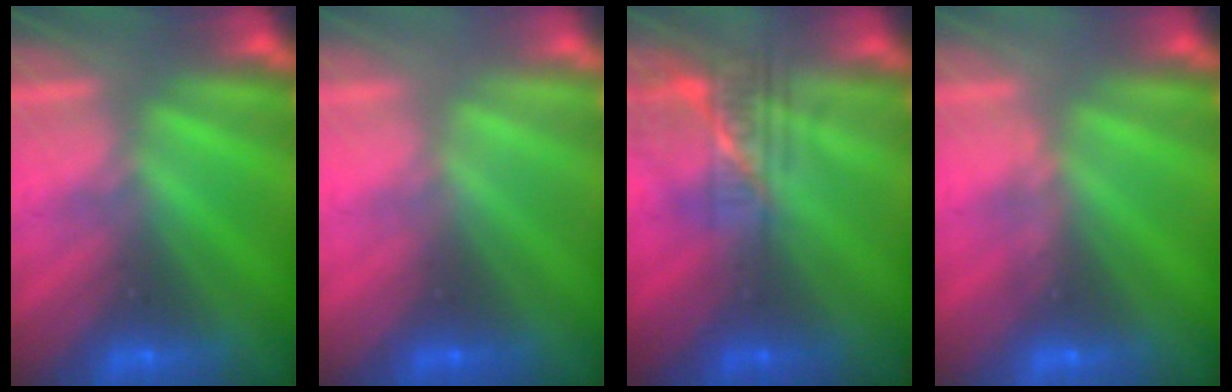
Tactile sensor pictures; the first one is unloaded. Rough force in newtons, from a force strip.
{"total": 2.9}
{"total": 2.3}
{"total": 3.1}